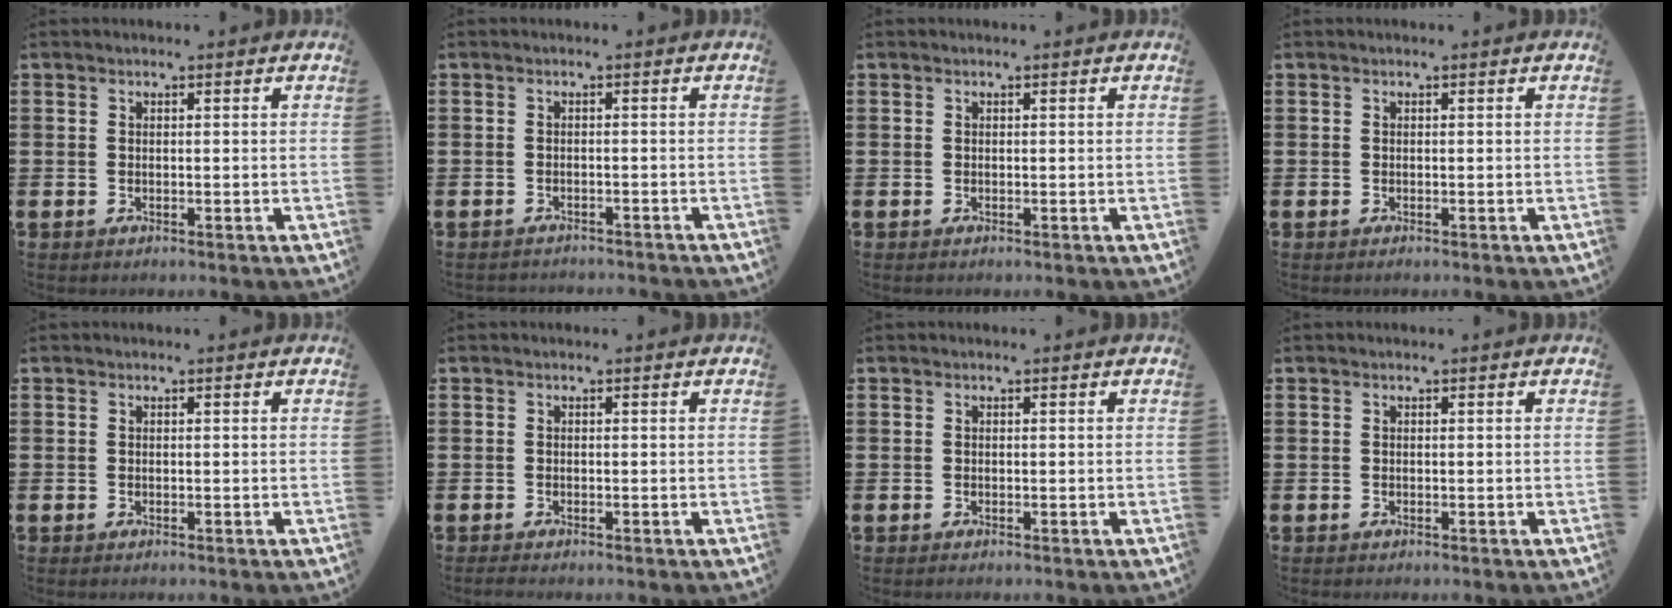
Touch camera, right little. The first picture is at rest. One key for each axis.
{"total": 0.9, "fx": -0.9, "fy": 0.0, "fz": -0.1, "tx": -0.001, "ty": 0.002, "tz": -0.019}
{"total": 0.0}
{"total": 0.0}
{"total": 0.0}
{"total": 0.6, "fx": -0.4, "fy": 0.1, "fz": 0.4, "tx": -0.006, "ty": -0.001, "tz": -0.009}
{"total": 0.0}
{"total": 0.0}